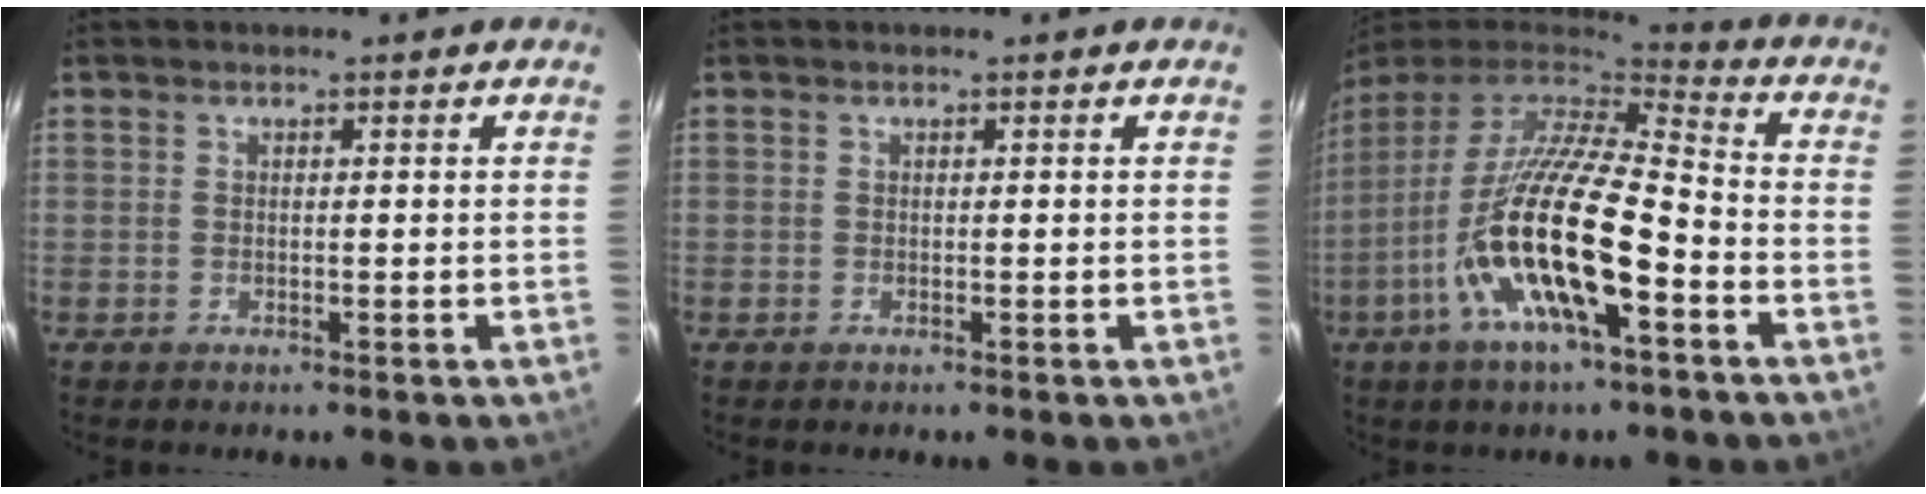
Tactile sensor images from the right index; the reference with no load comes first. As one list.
[{"total": 0.0}, {"total": 21.2, "force": [-8.0, 5.3, 18.9], "torque": [-0.351, -0.038, -0.158]}]